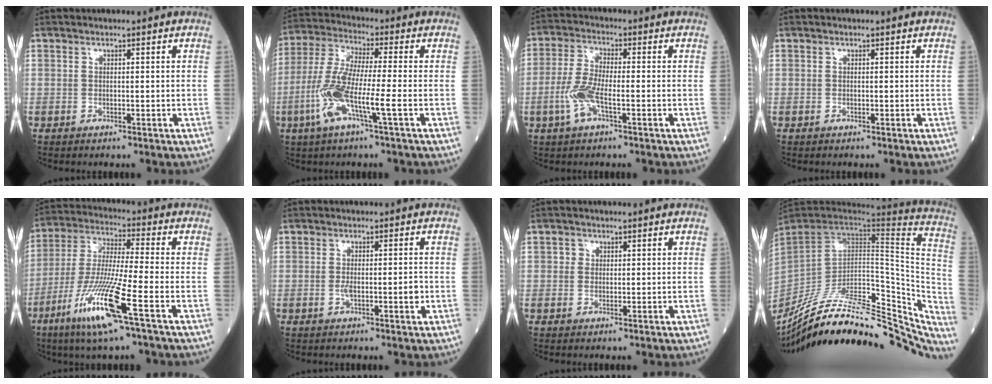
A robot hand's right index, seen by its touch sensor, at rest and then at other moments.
{"total": 10.6, "force": [-3.4, 0.5, 10.0], "torque": [-0.221, -0.002, -0.075]}
{"total": 6.4, "force": [-2.2, 1.7, 5.8], "torque": [-0.135, 0.001, -0.048]}
{"total": 0.0}
{"total": 14.3, "force": [-6.9, -0.2, 12.5], "torque": [-0.263, -0.027, -0.134]}
{"total": 3.1, "force": [-0.7, 0.6, 2.9], "torque": [-0.050, 0.000, -0.010]}
{"total": 1.2, "force": [0.3, 1.1, 0.3], "torque": [0.000, 0.001, 0.002]}
{"total": 37.5, "force": [-30.4, 10.2, 19.4], "torque": [-0.270, -0.044, -0.430]}